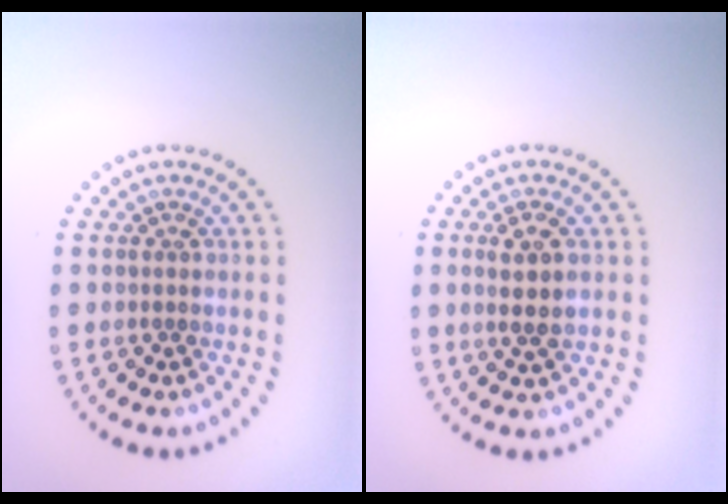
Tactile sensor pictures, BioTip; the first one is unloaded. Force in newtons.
{"total": 2.6, "press": 2.4, "slide": 1.0}